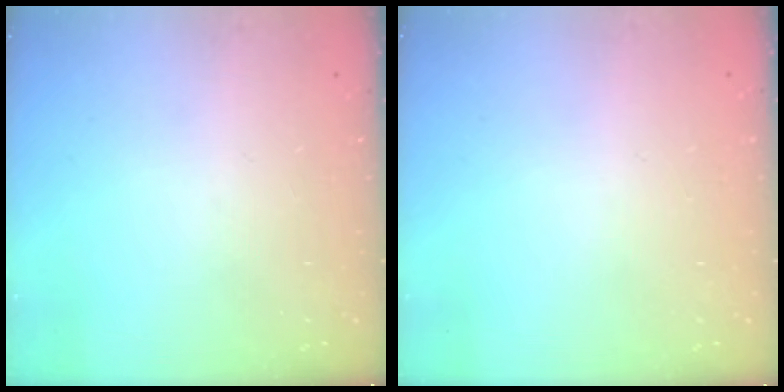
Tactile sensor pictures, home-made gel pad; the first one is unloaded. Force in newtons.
{"total": 2.6, "press": 2.6, "slide": 0.2}